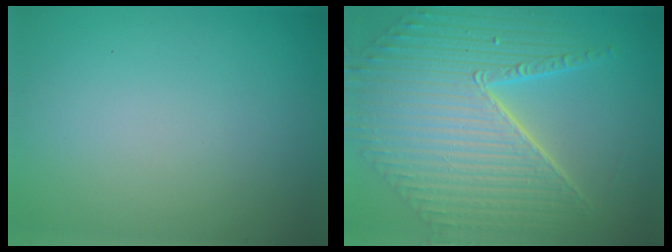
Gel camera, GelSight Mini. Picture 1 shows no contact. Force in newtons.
{"total": 10.8, "press": 7.3, "slide": 8.0}